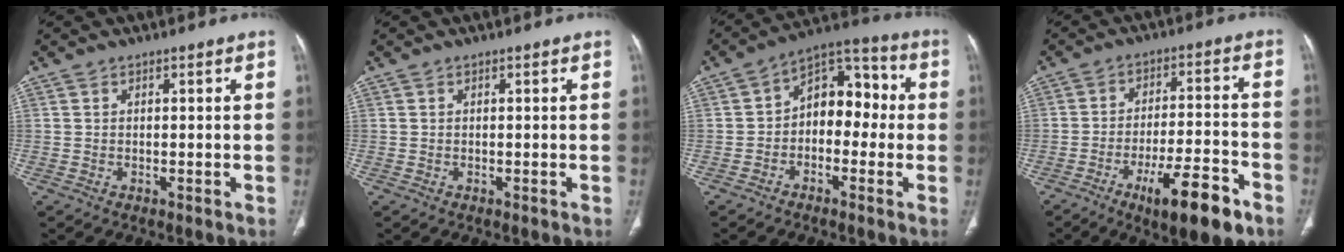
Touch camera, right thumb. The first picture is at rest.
{"total": 0.0}
{"total": 11.1, "force": [-0.6, 7.4, 8.2], "torque": [-0.074, 0.047, -0.028]}
{"total": 14.4, "force": [-8.1, 3.9, 11.2], "torque": [-0.170, 0.043, -0.121]}